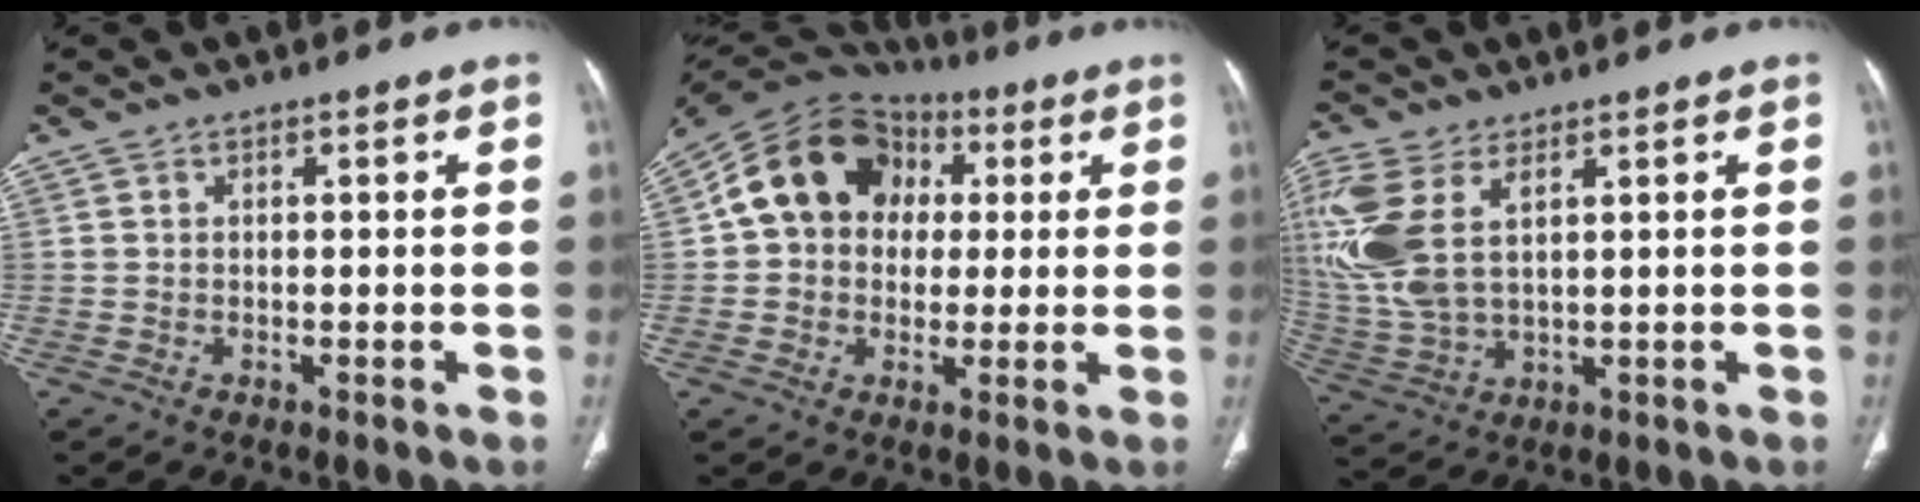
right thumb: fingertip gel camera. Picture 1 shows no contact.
{"total": 15.6, "force": [2.8, 12.9, 8.5], "torque": [-0.127, 0.029, 0.039]}
{"total": 14.5, "force": [4.8, 7.6, 11.4], "torque": [-0.287, -0.005, 0.109]}